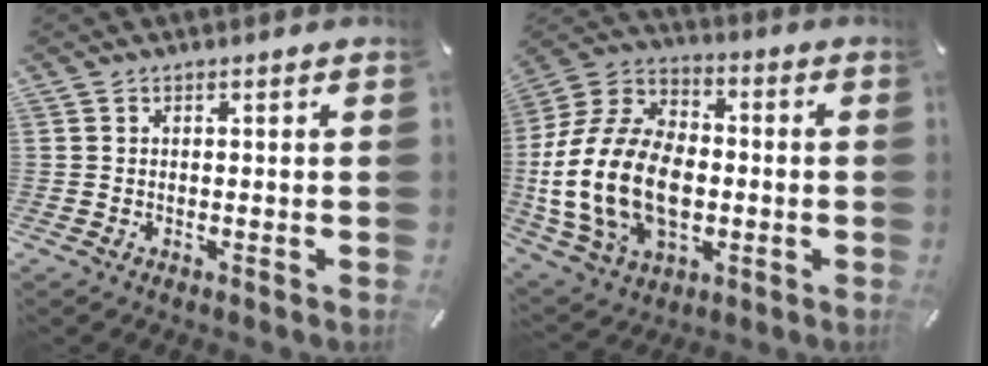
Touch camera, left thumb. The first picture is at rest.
{"total": 21.1, "force": [-3.6, 15.1, 14.3], "torque": [-0.322, 0.019, -0.061]}